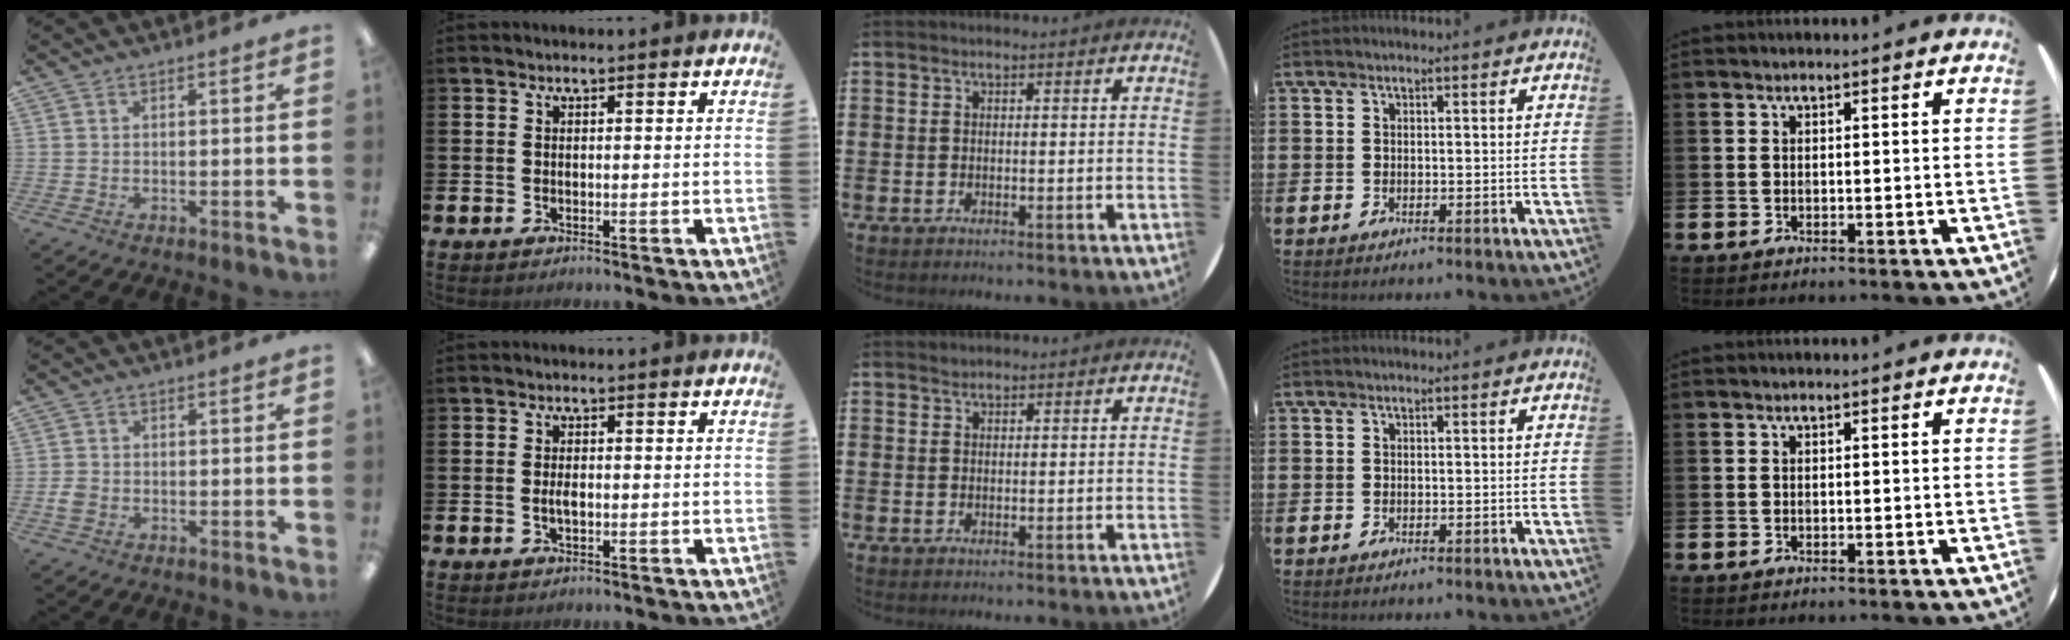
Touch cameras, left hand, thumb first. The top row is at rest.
{"thumb": {"total": 2.5, "force": [-0.7, 1.9, 1.3], "torque": [-0.021, 0.004, -0.012]}, "index": {"total": 1.7, "force": [-0.2, 0.8, 1.5], "torque": [-0.027, 0.001, -0.004]}, "middle": {"total": 0.6, "force": [0.5, 0.1, -0.1], "torque": [0.001, 0.002, 0.010]}}